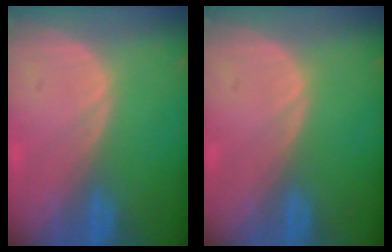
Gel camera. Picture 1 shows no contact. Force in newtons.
{"total": 0.0}